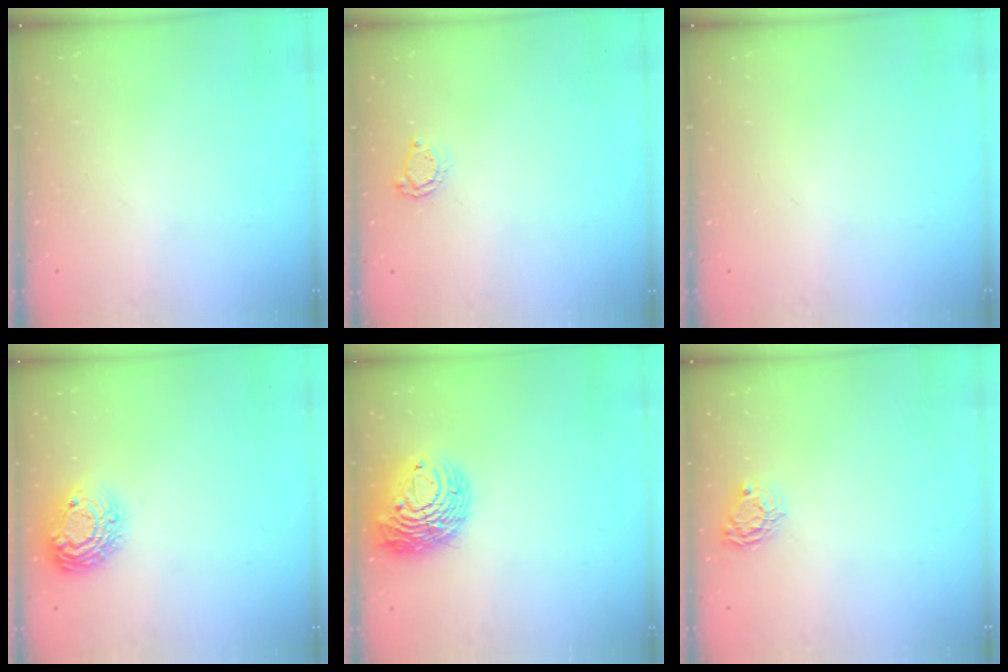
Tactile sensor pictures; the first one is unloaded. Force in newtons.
{"total": 5.3, "press": 5.3, "slide": 0.5}
{"total": 0.0}
{"total": 11.9, "press": 11.9, "slide": 0.8}
{"total": 13.2, "press": 13.1, "slide": 1.5}
{"total": 6.0, "press": 6.0, "slide": 0.4}